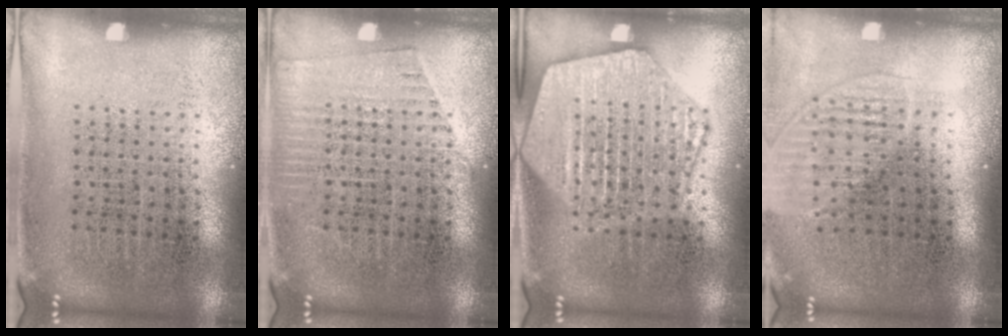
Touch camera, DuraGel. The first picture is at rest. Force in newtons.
{"total": 1.2, "press": 1.2, "slide": 0.1}
{"total": 2.9, "press": 2.8, "slide": 0.4}
{"total": 1.3, "press": 1.2, "slide": 0.6}